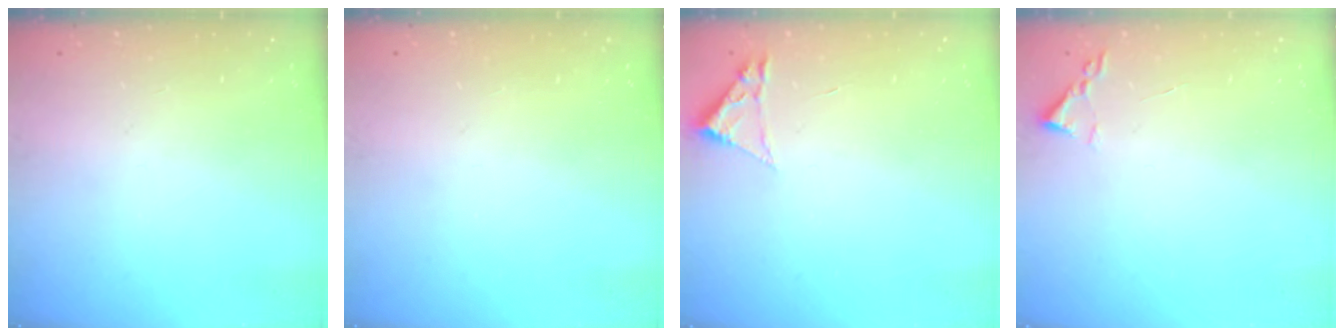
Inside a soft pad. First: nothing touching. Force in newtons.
{"total": 0.0}
{"total": 1.8, "press": 1.8, "slide": 0.2}
{"total": 1.8, "press": 1.7, "slide": 0.2}